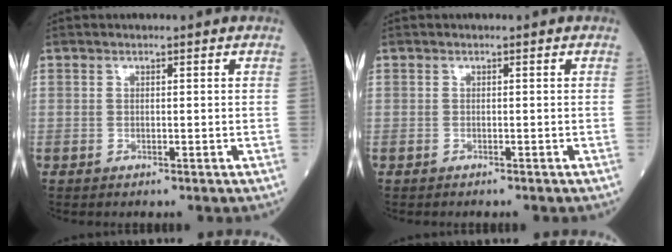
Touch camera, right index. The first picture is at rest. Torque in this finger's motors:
{"motor_torque": [-0.06, 0.09, -0.32, -0.11]}